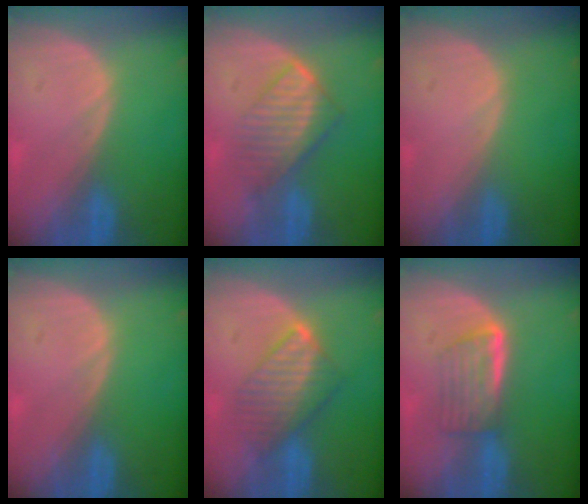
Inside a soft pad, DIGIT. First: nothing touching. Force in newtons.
{"total": 6.4, "press": 6.3, "slide": 1.4}
{"total": 0.0}
{"total": 0.0}
{"total": 6.4, "press": 6.3, "slide": 0.8}
{"total": 5.9, "press": 5.0, "slide": 3.1}